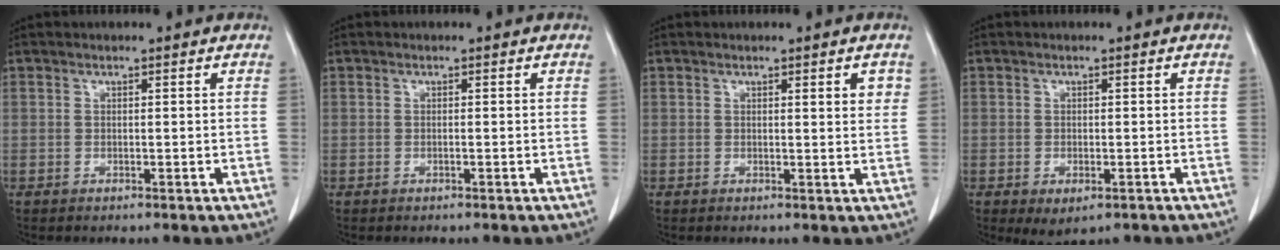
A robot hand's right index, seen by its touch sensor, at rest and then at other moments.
{"total": 0.0}
{"total": 2.3, "force": [1.0, 0.5, 2.0], "torque": [-0.023, -0.003, 0.011]}
{"total": 3.8, "force": [-2.2, 1.9, 2.5], "torque": [-0.036, -0.007, -0.023]}